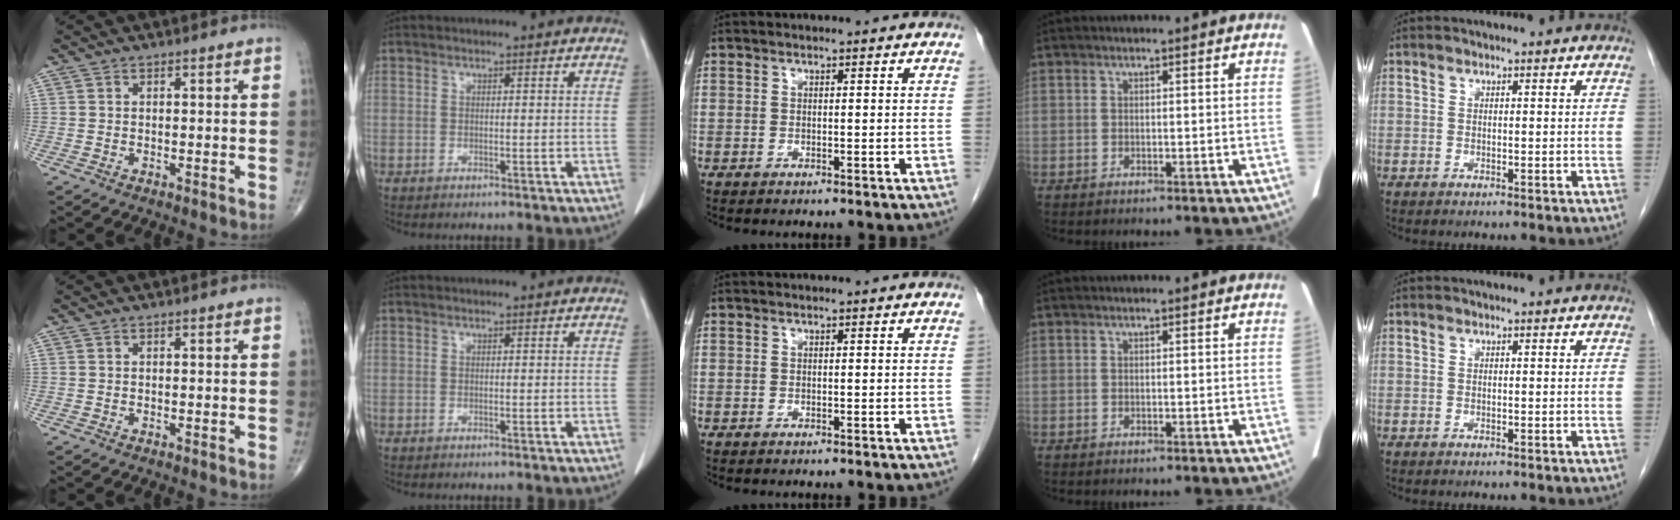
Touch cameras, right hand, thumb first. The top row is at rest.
{}